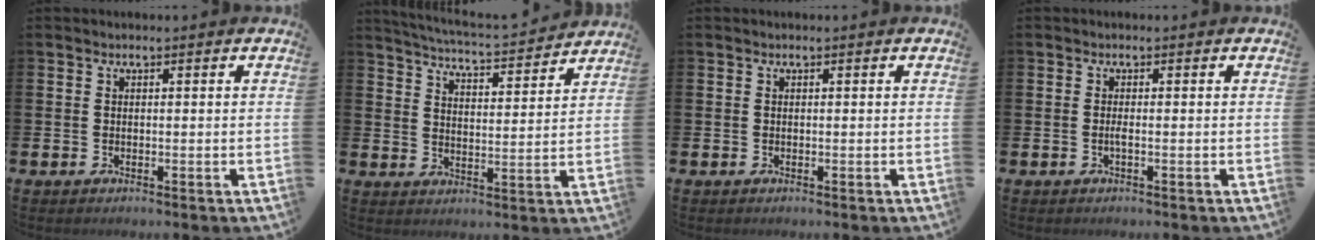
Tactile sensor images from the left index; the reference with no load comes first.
{"total": 5.0, "force": [4.9, -0.1, 0.8], "torque": [-0.043, -0.039, 0.083]}
{"total": 0.0}
{"total": 0.7, "force": [-0.2, 0.0, 0.7], "torque": [-0.017, -0.001, -0.004]}